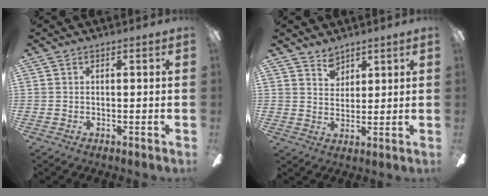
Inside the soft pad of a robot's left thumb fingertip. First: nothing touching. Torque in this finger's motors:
{"motor_torque": [0.24, 0.18, -0.48, -0.08, -0.05]}